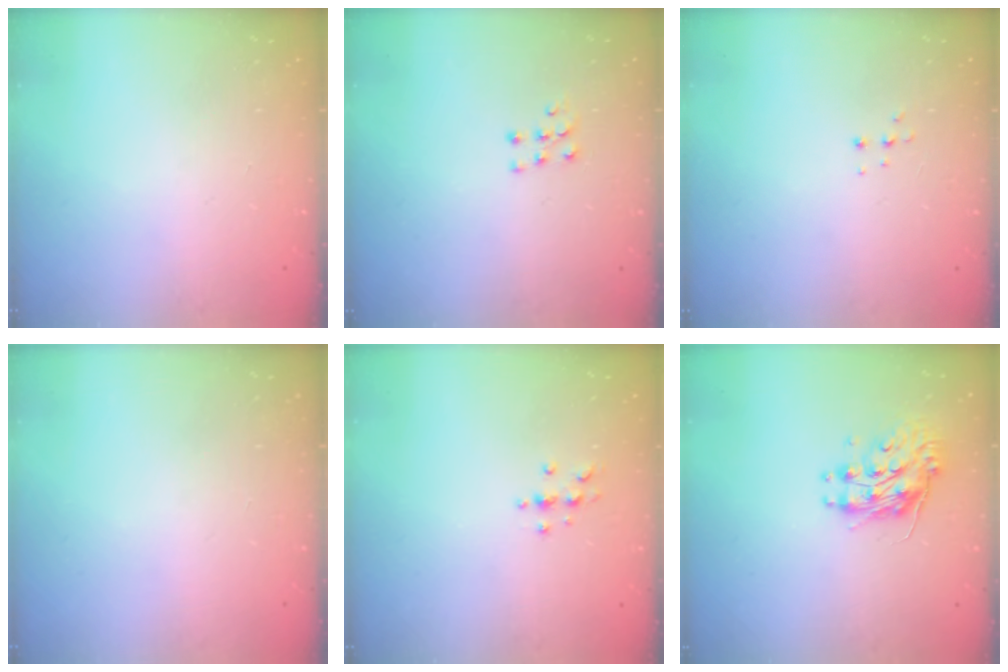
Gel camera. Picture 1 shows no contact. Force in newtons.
{"total": 5.6, "press": 5.6, "slide": 0.5}
{"total": 5.0, "press": 4.9, "slide": 0.9}
{"total": 0.0}
{"total": 3.3, "press": 3.3, "slide": 0.4}
{"total": 10.4, "press": 10.4, "slide": 0.8}